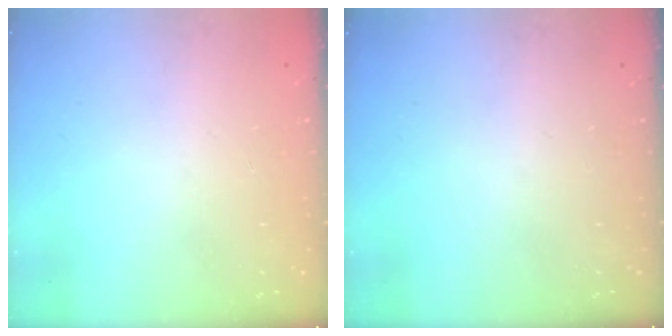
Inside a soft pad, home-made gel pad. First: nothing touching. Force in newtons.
{"total": 0.0}